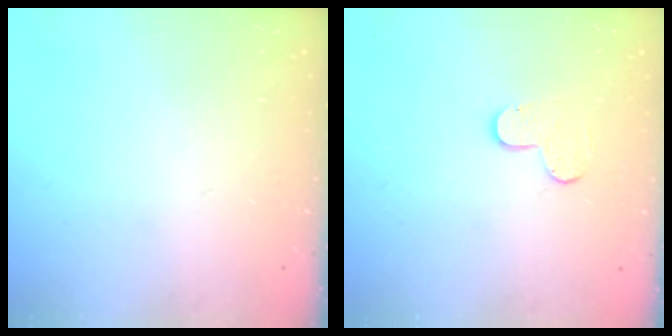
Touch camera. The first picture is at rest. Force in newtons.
{"total": 4.8, "press": 4.8, "slide": 0.3}